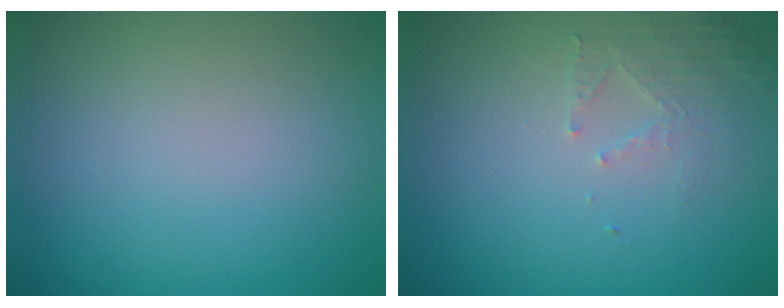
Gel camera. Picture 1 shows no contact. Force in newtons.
{"total": 2.0, "press": 1.9, "slide": 0.3}